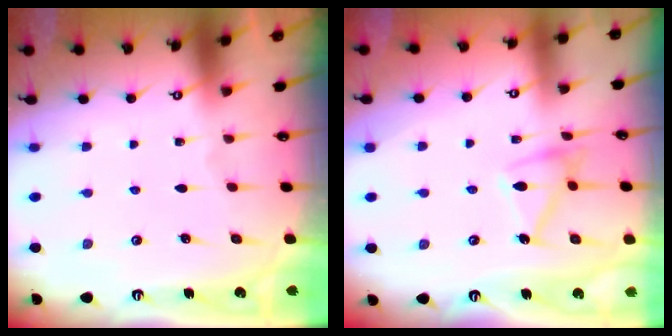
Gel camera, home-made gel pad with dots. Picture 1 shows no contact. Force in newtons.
{"total": 12.8, "press": 12.8, "slide": 0.5}